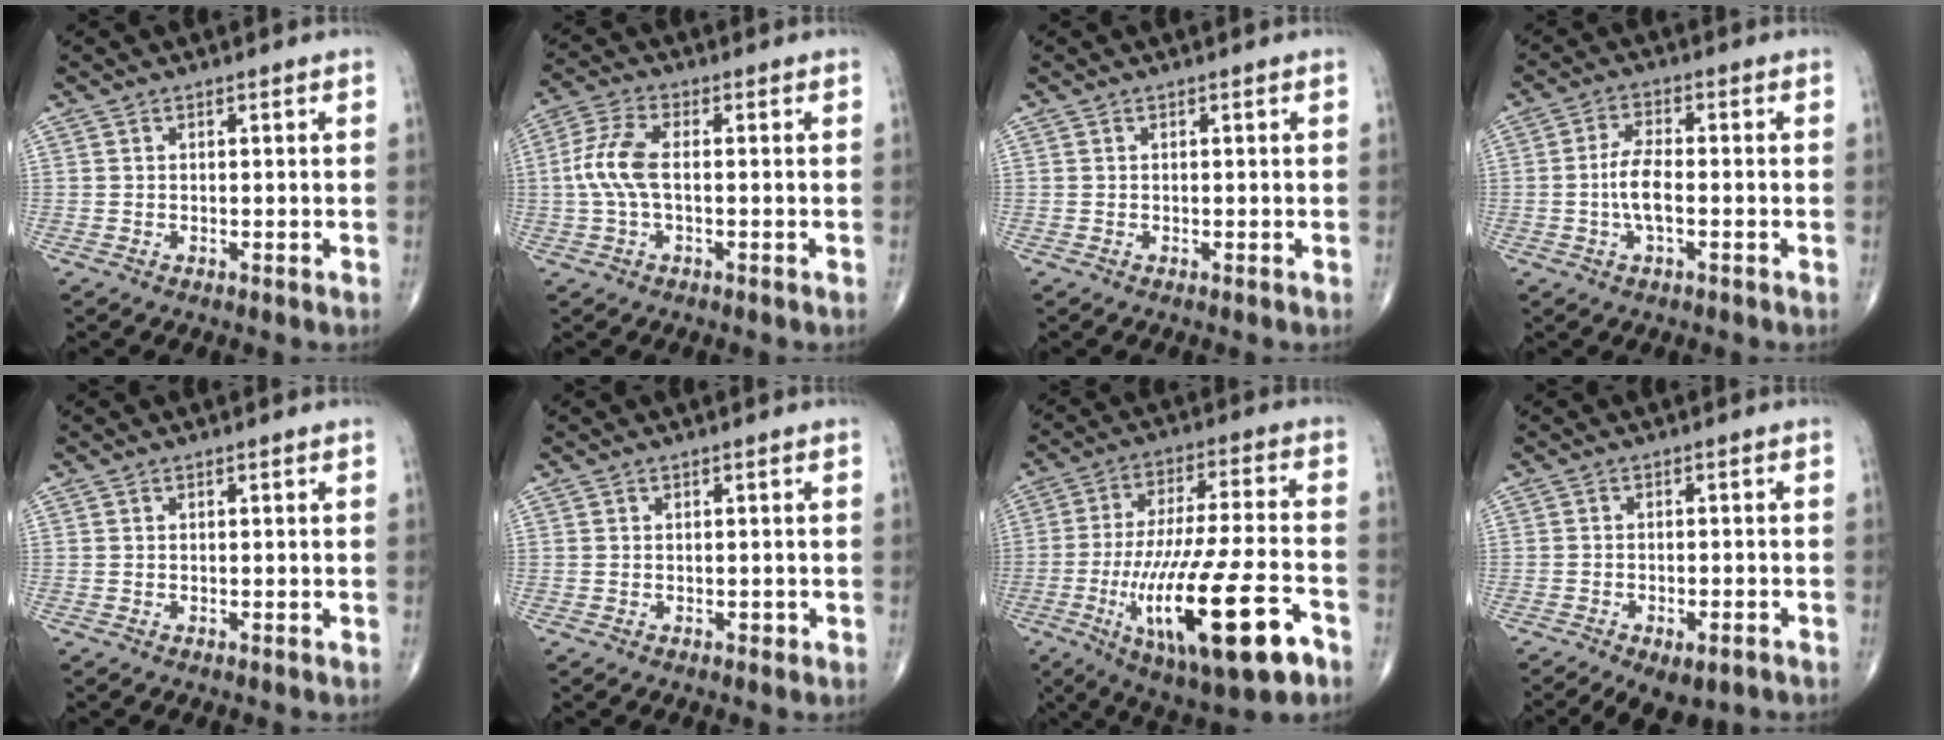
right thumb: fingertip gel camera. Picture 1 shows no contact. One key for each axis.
{"total": 7.3, "fx": -0.3, "fy": 3.1, "fz": 6.6, "tx": -0.166, "ty": 0.017, "tz": -0.009}
{"total": 0.0}
{"total": 5.6, "fx": -1.1, "fy": 2.0, "fz": 5.1, "tx": -0.107, "ty": 0.011, "tz": -0.025}
{"total": 0.0}
{"total": 0.5, "fx": -0.2, "fy": 0.4, "fz": 0.2, "tx": 0.002, "ty": 0.002, "tz": -0.005}
{"total": 23.2, "fx": -9.1, "fy": 6.1, "fz": 20.5, "tx": -0.388, "ty": 0.009, "tz": -0.137}
{"total": 7.8, "fx": -5.0, "fy": 3.7, "fz": 4.8, "tx": -0.070, "ty": 0.017, "tz": -0.069}